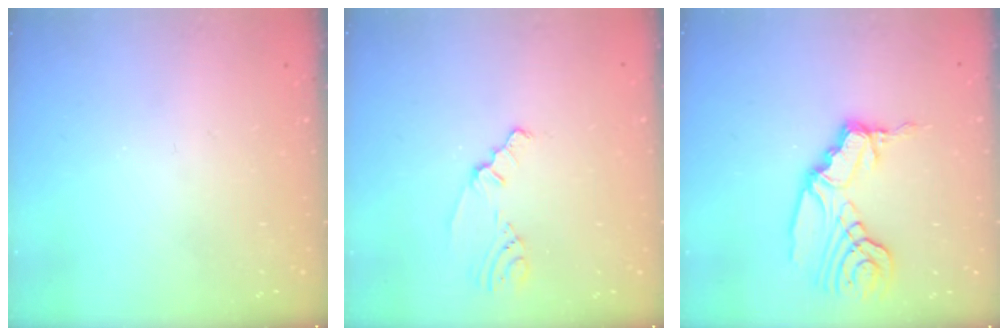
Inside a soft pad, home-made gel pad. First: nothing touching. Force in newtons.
{"total": 2.0, "press": 1.5, "slide": 1.4}
{"total": 10.4, "press": 10.3, "slide": 0.9}